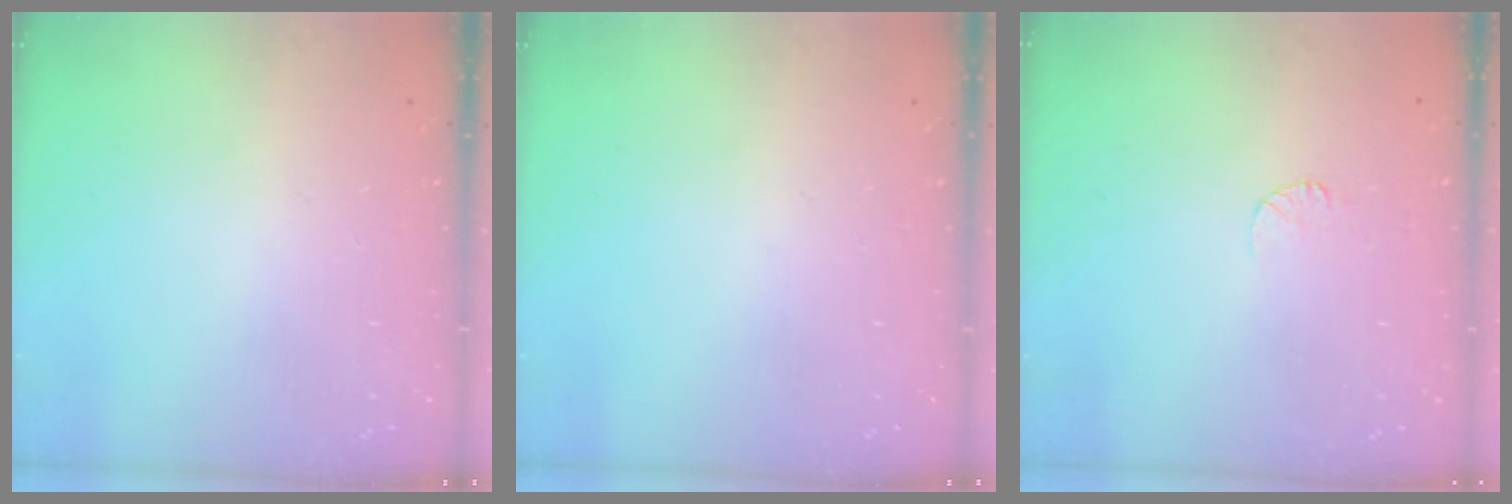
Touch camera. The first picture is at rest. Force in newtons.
{"total": 0.0}
{"total": 3.6, "press": 3.6, "slide": 0.4}